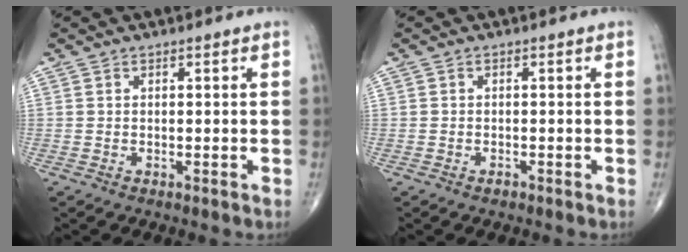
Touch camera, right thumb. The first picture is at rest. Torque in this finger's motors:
{"motor_torque": [-0.23, -0.06, -0.10, 0.00, -0.02]}